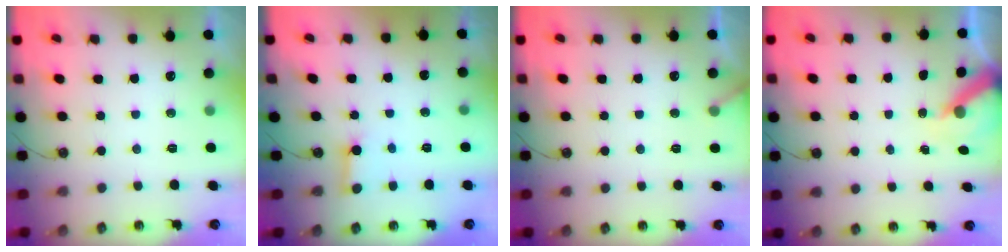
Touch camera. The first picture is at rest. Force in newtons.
{"total": 2.8, "press": 2.8, "slide": 0.3}
{"total": 4.0, "press": 4.0, "slide": 0.3}
{"total": 6.2, "press": 6.1, "slide": 0.5}